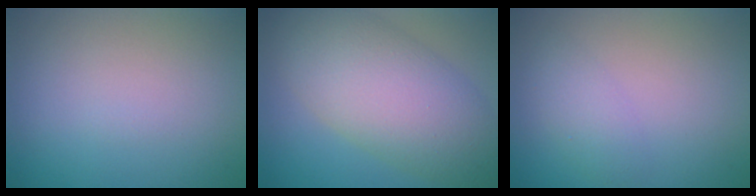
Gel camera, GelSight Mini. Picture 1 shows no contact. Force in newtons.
{"total": 9.6, "press": 9.5, "slide": 0.3}
{"total": 1.9, "press": 1.9, "slide": 0.1}